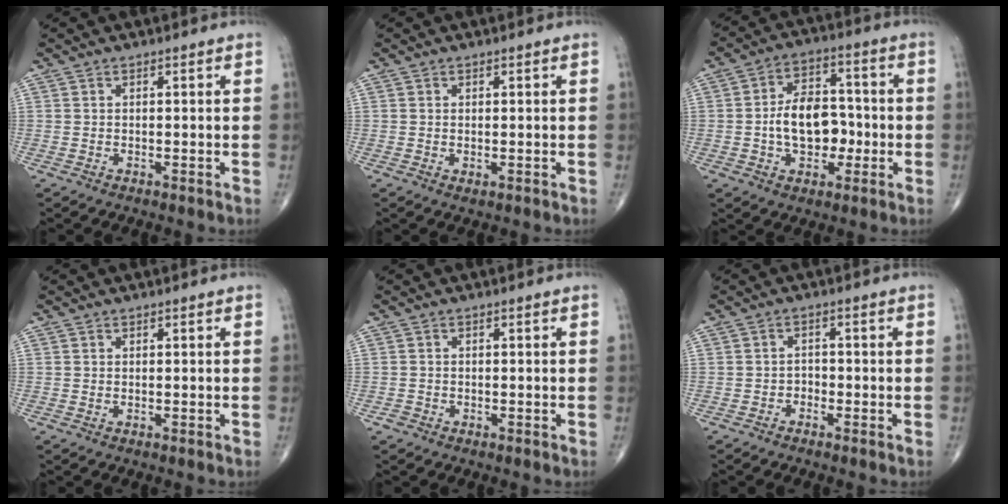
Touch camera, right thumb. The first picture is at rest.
{"total": 0.7, "force": [0.0, 0.4, 0.6], "torque": [-0.013, -0.004, 0.002]}
{"total": 11.4, "force": [-1.5, 7.5, 8.4], "torque": [-0.102, 0.029, -0.030]}
{"total": 0.0}
{"total": 0.9, "force": [-0.4, 0.8, 0.2], "torque": [-0.002, 0.003, -0.010]}
{"total": 1.6, "force": [-1.0, 1.1, 0.4], "torque": [0.005, 0.008, -0.023]}